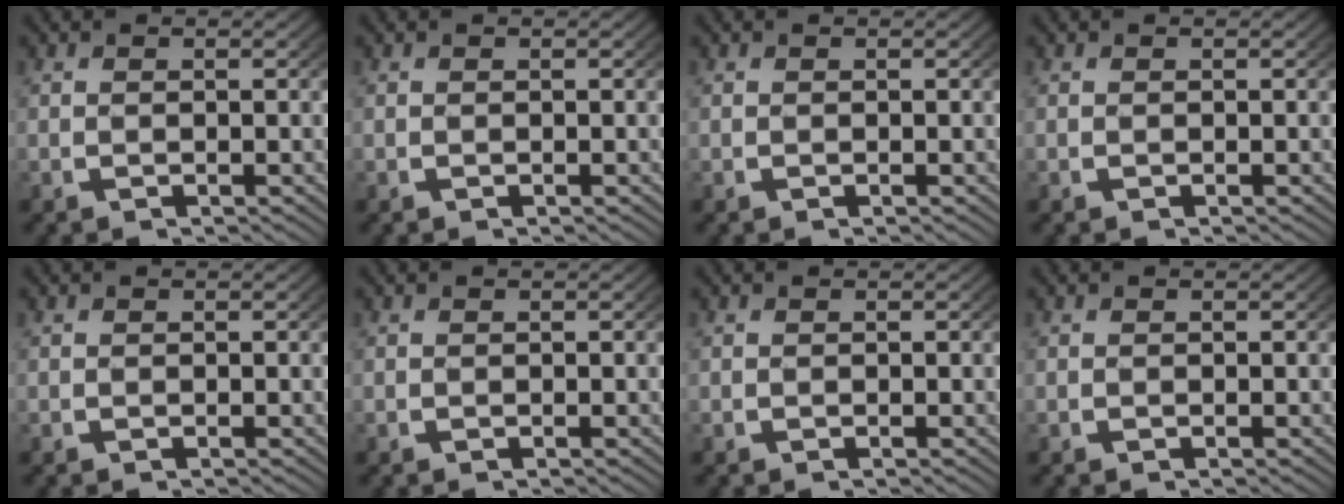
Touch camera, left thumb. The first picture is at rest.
{"total": 0.0}
{"total": 0.0}
{"total": 0.0}
{"total": 0.0}
{"total": 0.0}
{"total": 0.0}
{"total": 0.0}